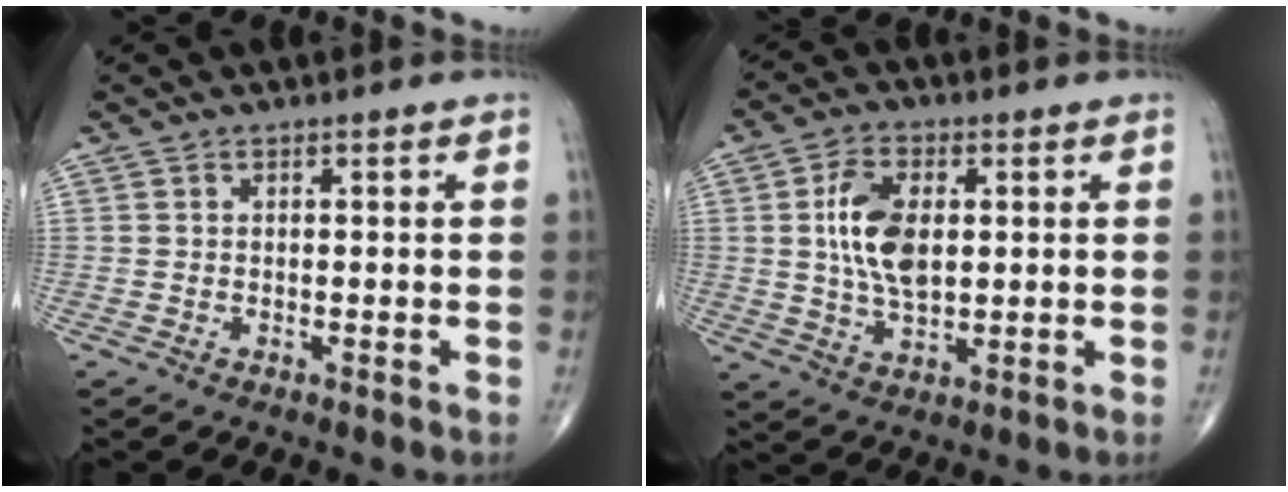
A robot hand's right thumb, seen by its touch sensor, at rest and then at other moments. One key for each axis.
{"total": 10.3, "fx": 1.5, "fy": 5.7, "fz": 8.4, "tx": -0.153, "ty": -0.004, "tz": 0.033}